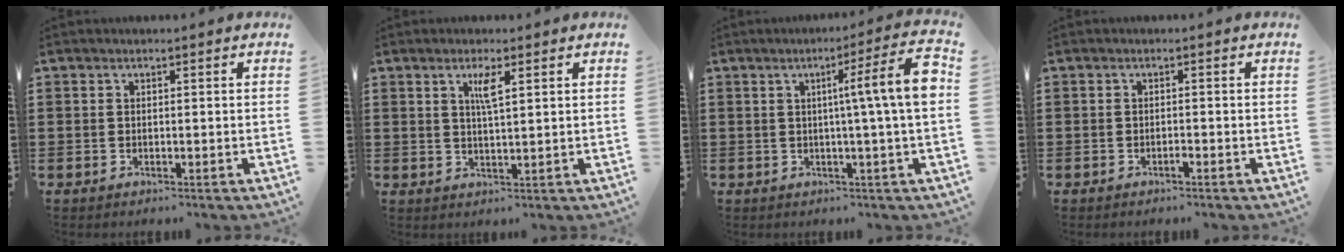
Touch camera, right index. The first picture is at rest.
{"total": 2.8, "force": [1.3, 0.3, 2.5], "torque": [-0.044, -0.001, 0.018]}
{"total": 9.2, "force": [1.1, -0.4, 9.1], "torque": [-0.142, -0.015, 0.009]}
{"total": 0.9, "force": [-0.7, 0.0, 0.5], "torque": [-0.012, -0.003, -0.012]}